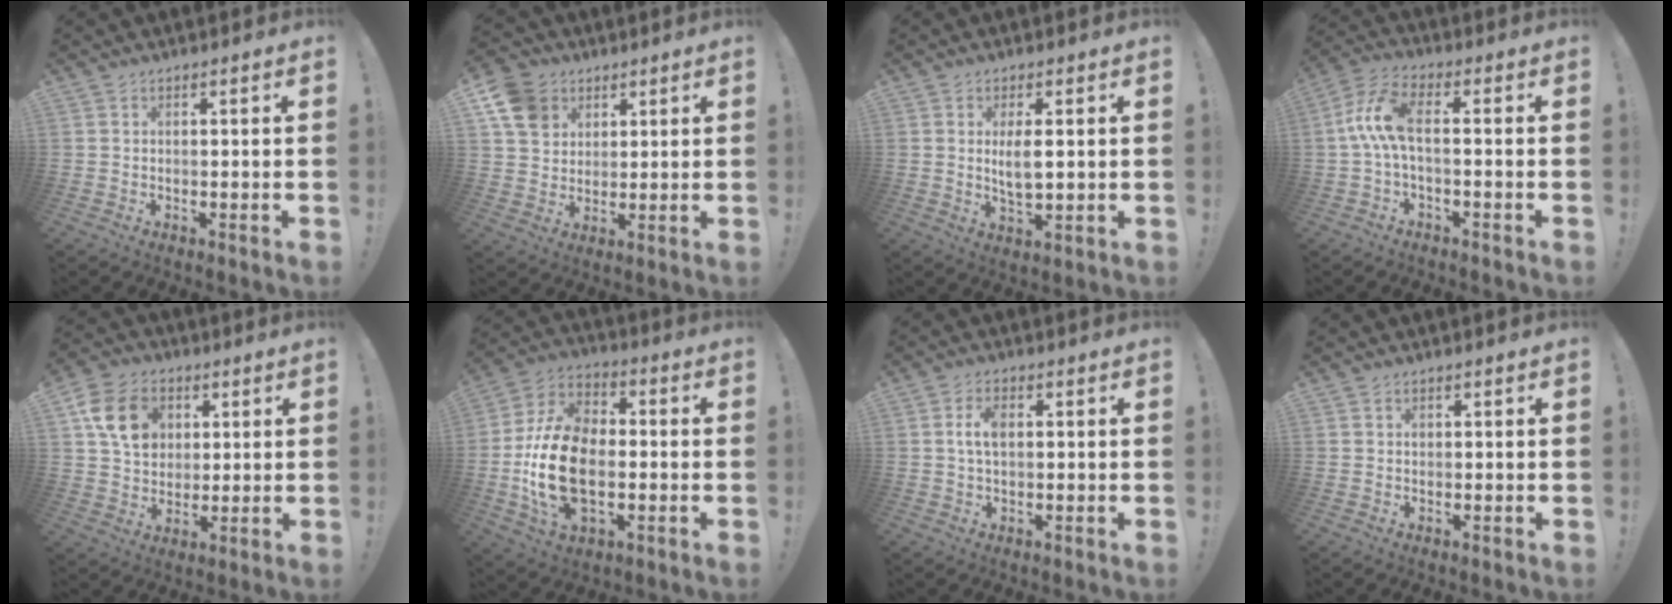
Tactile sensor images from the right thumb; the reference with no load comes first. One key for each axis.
{"total": 11.4, "fx": 5.3, "fy": 9.0, "fz": 4.5, "tx": -0.078, "ty": -0.018, "tz": 0.110}
{"total": 5.7, "fx": 1.0, "fy": 2.2, "fz": 5.1, "tx": -0.086, "ty": -0.010, "tz": 0.012}
{"total": 9.3, "fx": 0.0, "fy": 3.4, "fz": 8.6, "tx": -0.171, "ty": 0.002, "tz": 0.002}
{"total": 14.9, "fx": 5.1, "fy": 11.6, "fz": 7.7, "tx": -0.113, "ty": -0.006, "tz": 0.104}
{"total": 20.5, "fx": -3.9, "fy": 13.5, "fz": 15.0, "tx": -0.290, "ty": 0.023, "tz": -0.058}
{"total": 4.6, "fx": 0.6, "fy": 2.5, "fz": 3.8, "tx": -0.072, "ty": 0.009, "tz": 0.010}
{"total": 0.5, "fx": 0.0, "fy": 0.5, "fz": 0.2, "tx": 0.001, "ty": 0.001, "tz": -0.001}